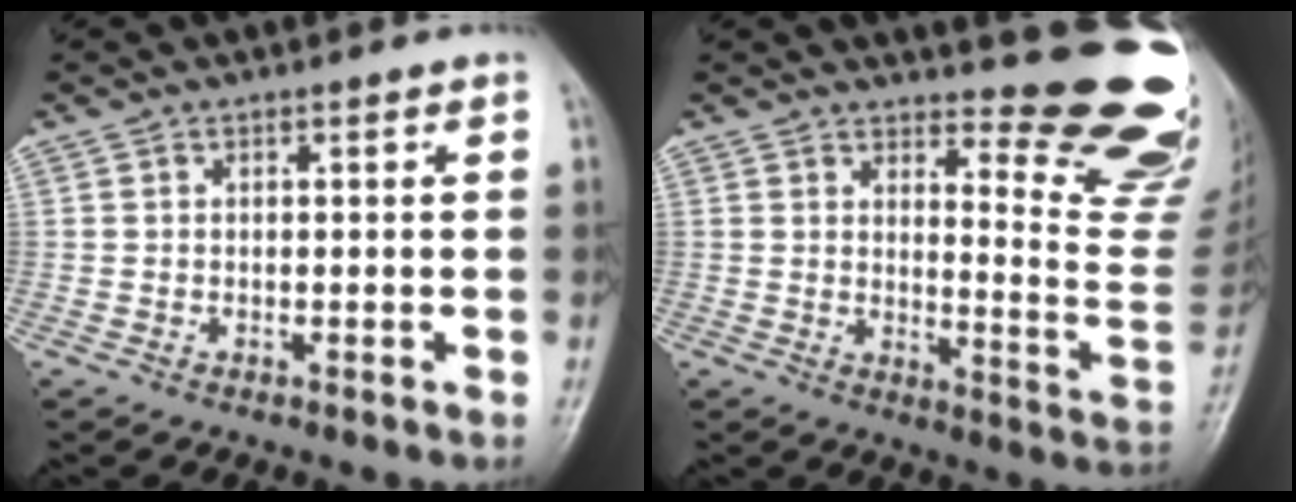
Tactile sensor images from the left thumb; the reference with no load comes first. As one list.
[{"total": 16.7, "force": [14.2, 3.4, 8.1], "torque": [-0.061, -0.159, 0.167]}]